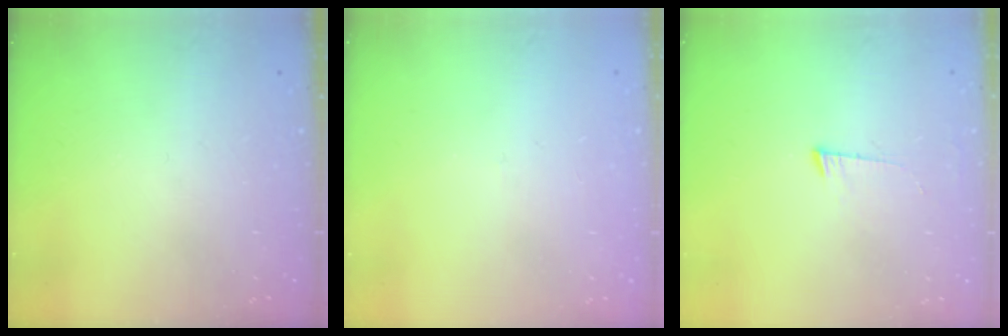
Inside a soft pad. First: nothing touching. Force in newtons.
{"total": 2.7, "press": 2.7, "slide": 0.3}
{"total": 4.3, "press": 4.2, "slide": 0.5}